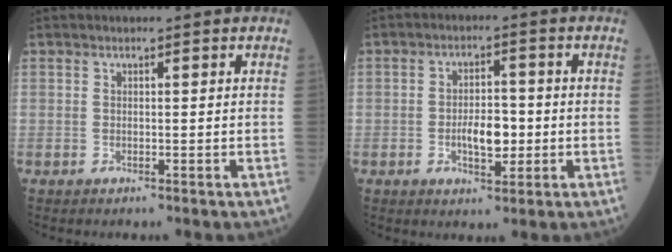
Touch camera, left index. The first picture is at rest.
{"total": 5.4, "force": [-1.1, 2.4, 4.7], "torque": [-0.084, 0.005, -0.017]}